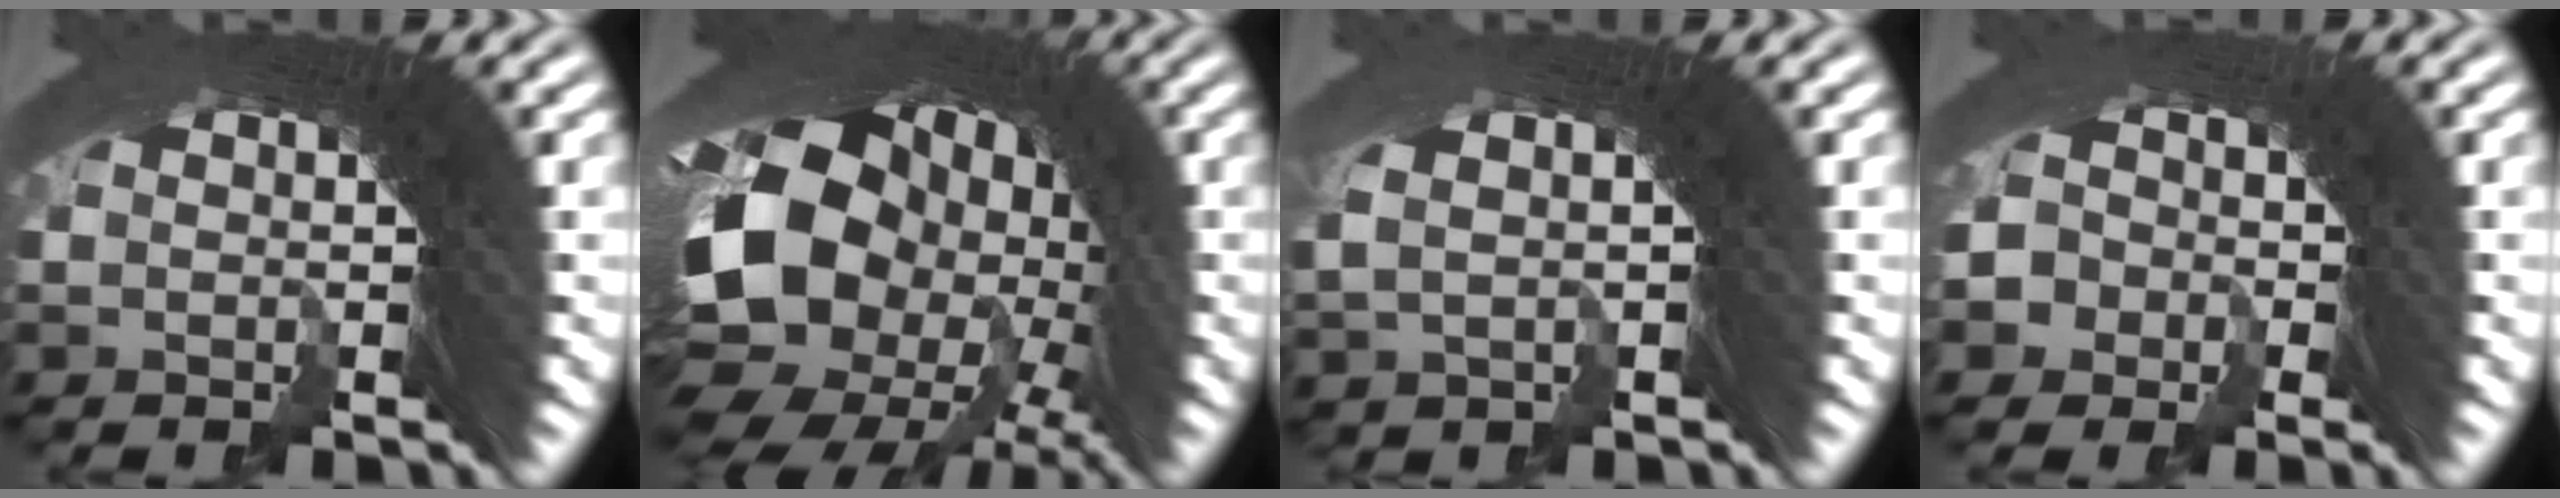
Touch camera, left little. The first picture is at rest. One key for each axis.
{"total": 17.7, "fx": -2.6, "fy": 11.8, "fz": 12.9, "tx": -0.233, "ty": -0.044, "tz": -0.022}
{"total": 1.6, "fx": 0.5, "fy": 0.6, "fz": 1.3, "tx": -0.014, "ty": 0.007, "tz": 0.012}
{"total": 6.8, "fx": -1.5, "fy": 6.3, "fz": 2.0, "tx": -0.061, "ty": -0.013, "tz": -0.034}